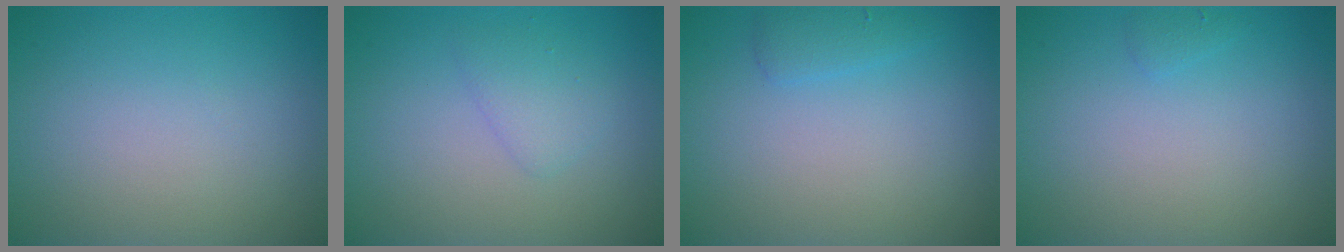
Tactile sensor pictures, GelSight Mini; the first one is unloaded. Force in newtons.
{"total": 1.7, "press": 1.7, "slide": 0.1}
{"total": 1.3, "press": 1.3, "slide": 0.1}
{"total": 0.6, "press": 0.5, "slide": 0.0}